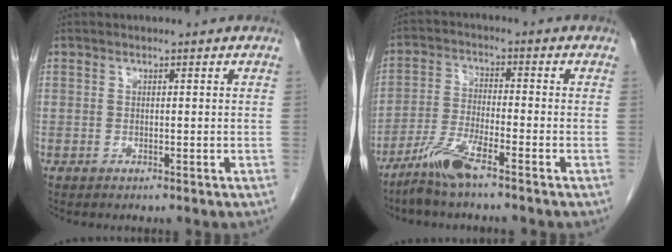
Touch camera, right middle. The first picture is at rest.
{"total": 6.4, "force": [-4.9, 0.2, 4.2], "torque": [-0.092, -0.016, -0.102]}